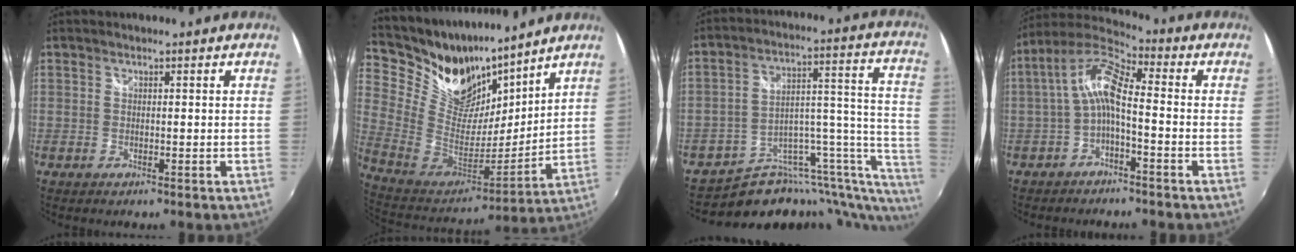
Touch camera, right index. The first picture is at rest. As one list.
[{"total": 20.7, "force": [16.4, 9.5, 8.3], "torque": [-0.204, -0.003, 0.310]}, {"total": 18.6, "force": [-14.8, 6.7, 9.0], "torque": [-0.066, 0.034, -0.232]}, {"total": 8.0, "force": [-1.1, 2.7, 7.4], "torque": [-0.165, 0.022, -0.024]}]